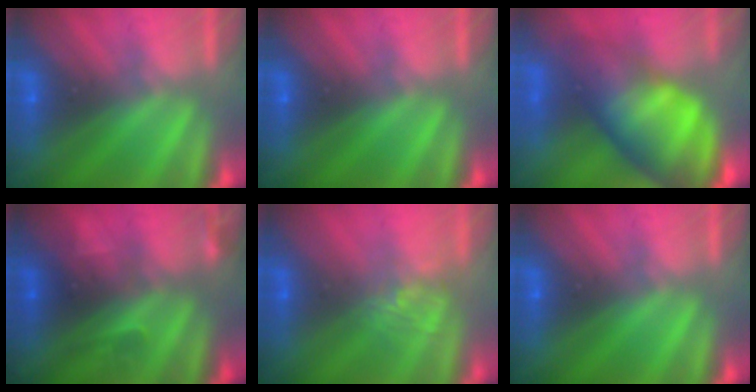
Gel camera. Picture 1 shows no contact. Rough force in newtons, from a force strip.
{"total": 0.0}
{"total": 11.0}
{"total": 2.4}
{"total": 2.1}
{"total": 0.0}